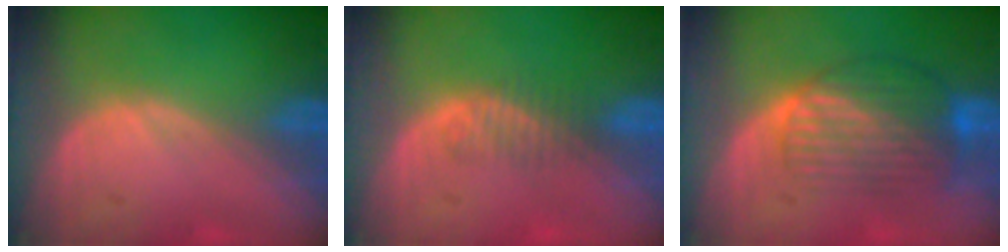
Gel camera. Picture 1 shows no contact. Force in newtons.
{"total": 1.9, "press": 1.6, "slide": 1.0}
{"total": 7.6, "press": 6.9, "slide": 3.2}